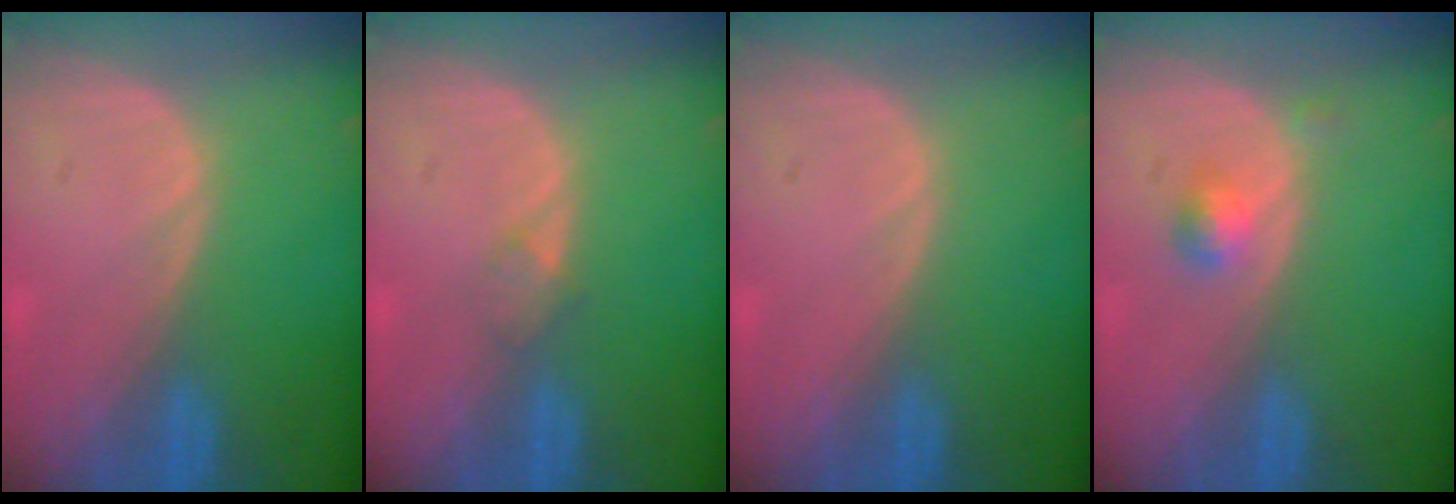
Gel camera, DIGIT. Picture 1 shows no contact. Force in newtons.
{"total": 1.4, "press": 1.4, "slide": 0.1}
{"total": 0.0}
{"total": 2.2, "press": 2.0, "slide": 1.0}